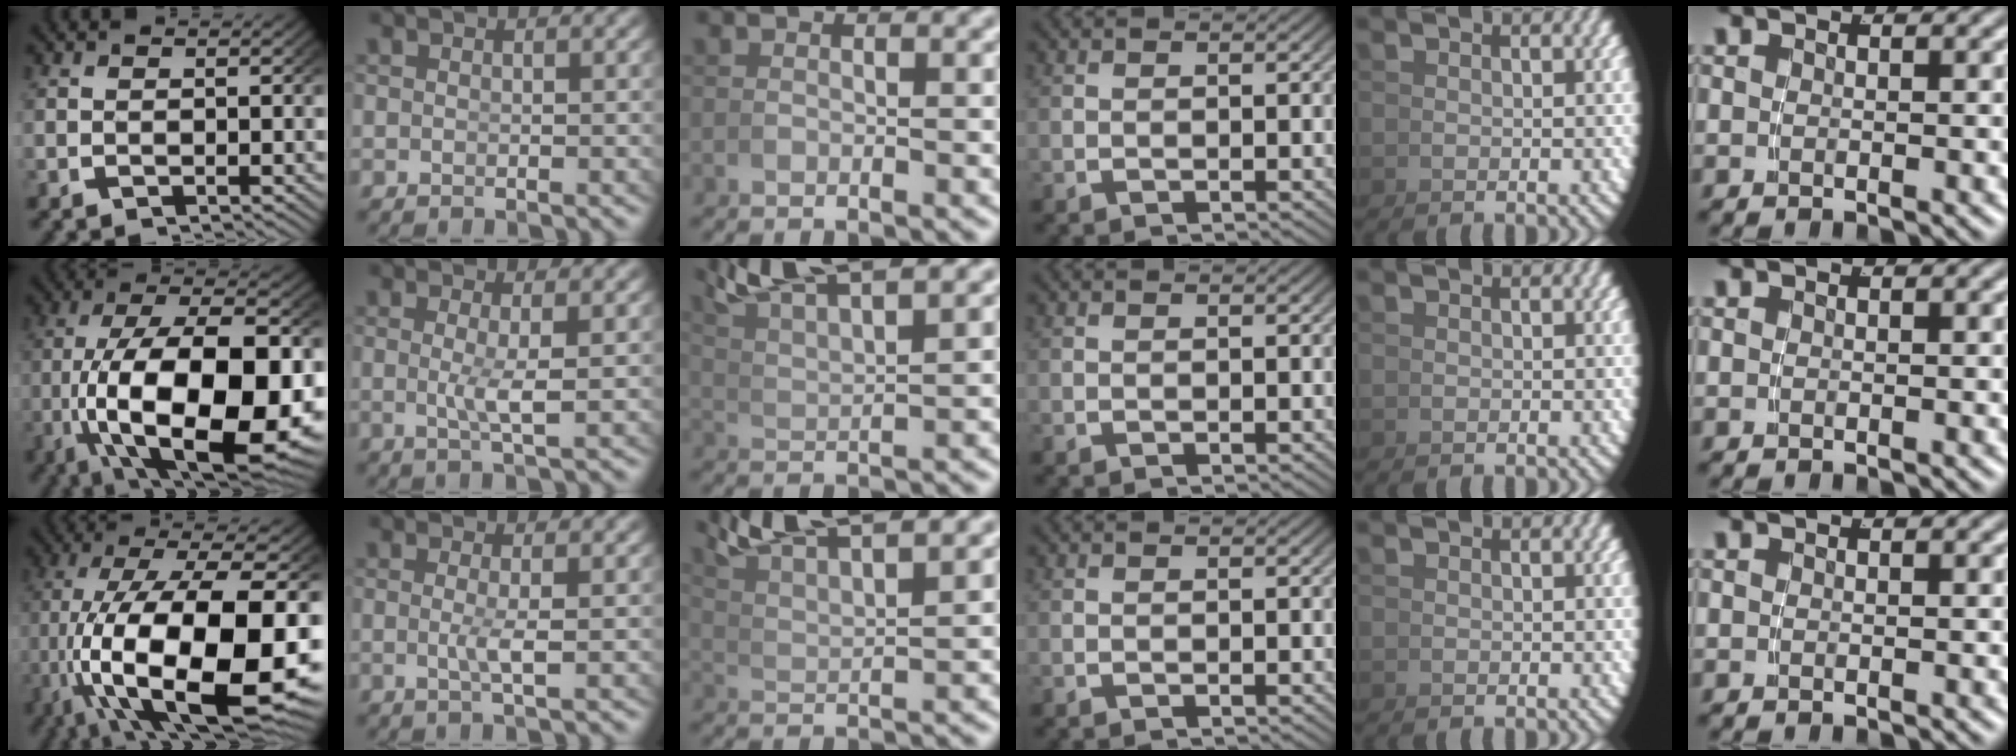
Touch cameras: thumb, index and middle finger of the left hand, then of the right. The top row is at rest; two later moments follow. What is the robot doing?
{"motion": "grasp_and_lifting", "object": "whiteboard"}